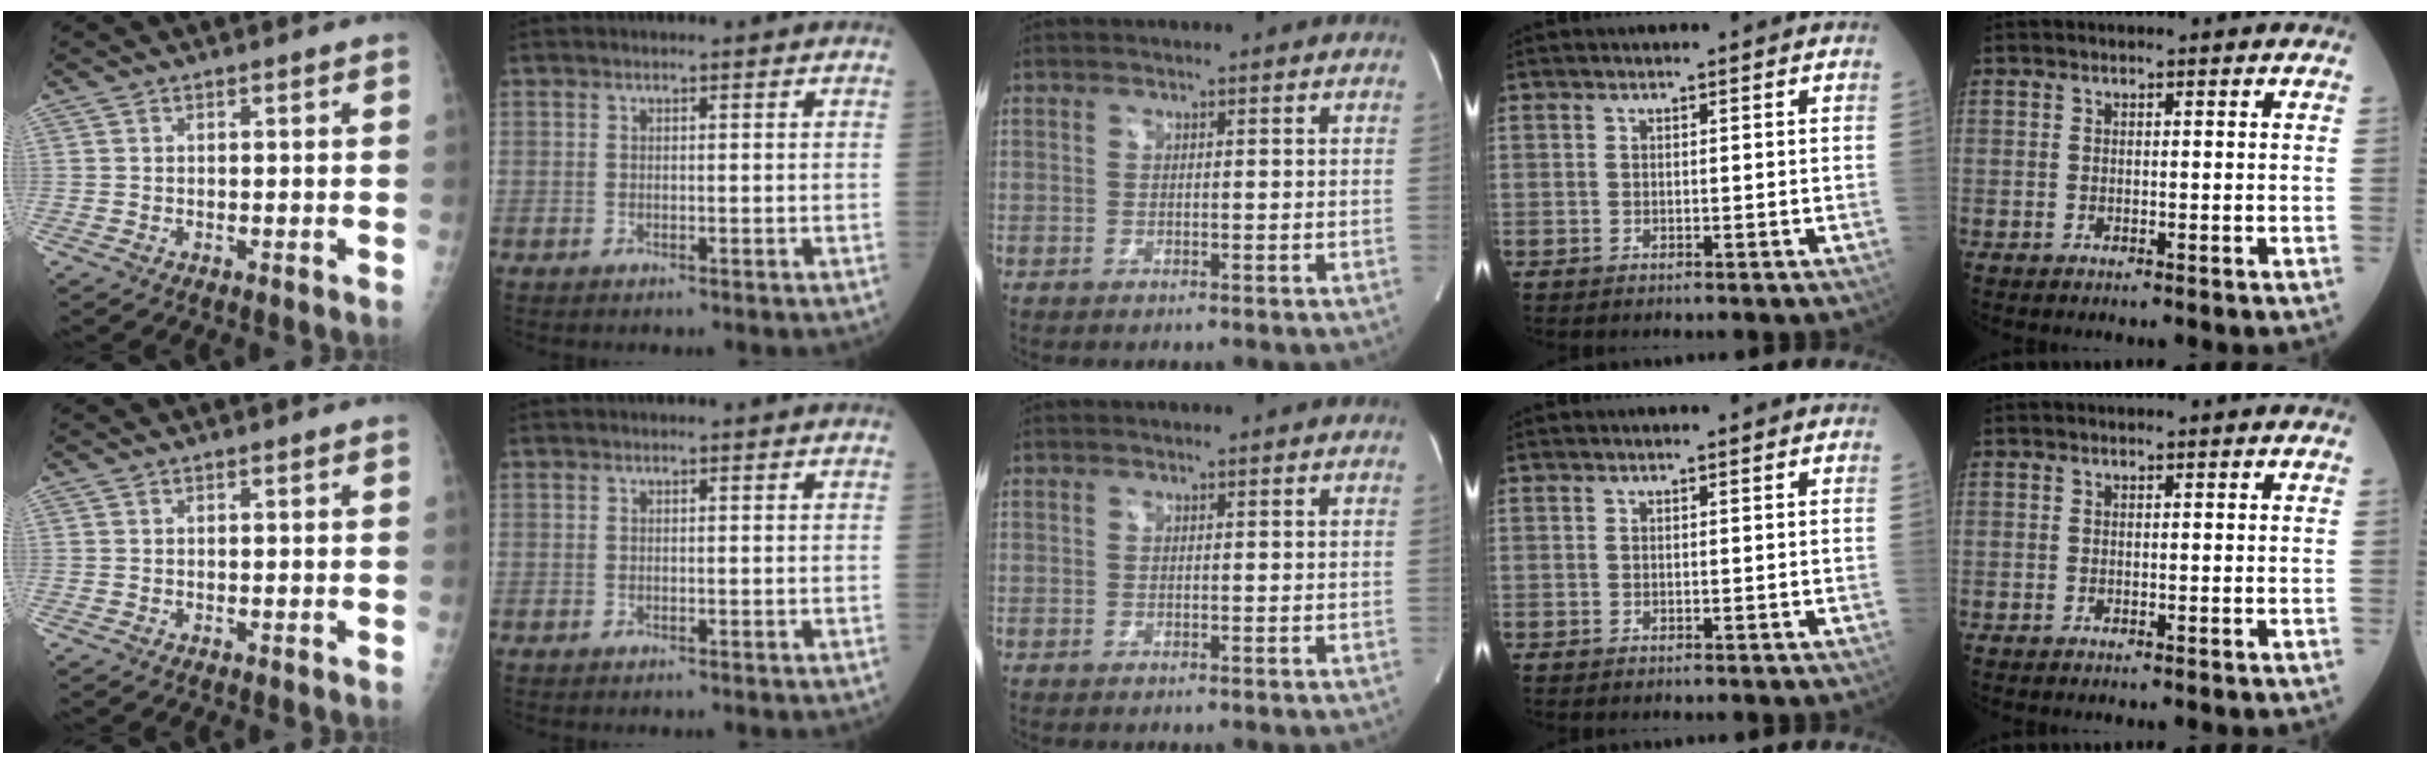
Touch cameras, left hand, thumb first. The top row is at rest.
{}